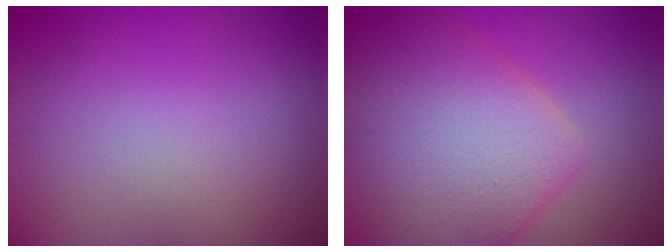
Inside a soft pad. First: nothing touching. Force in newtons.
{"total": 9.3, "press": 9.3, "slide": 0.3}